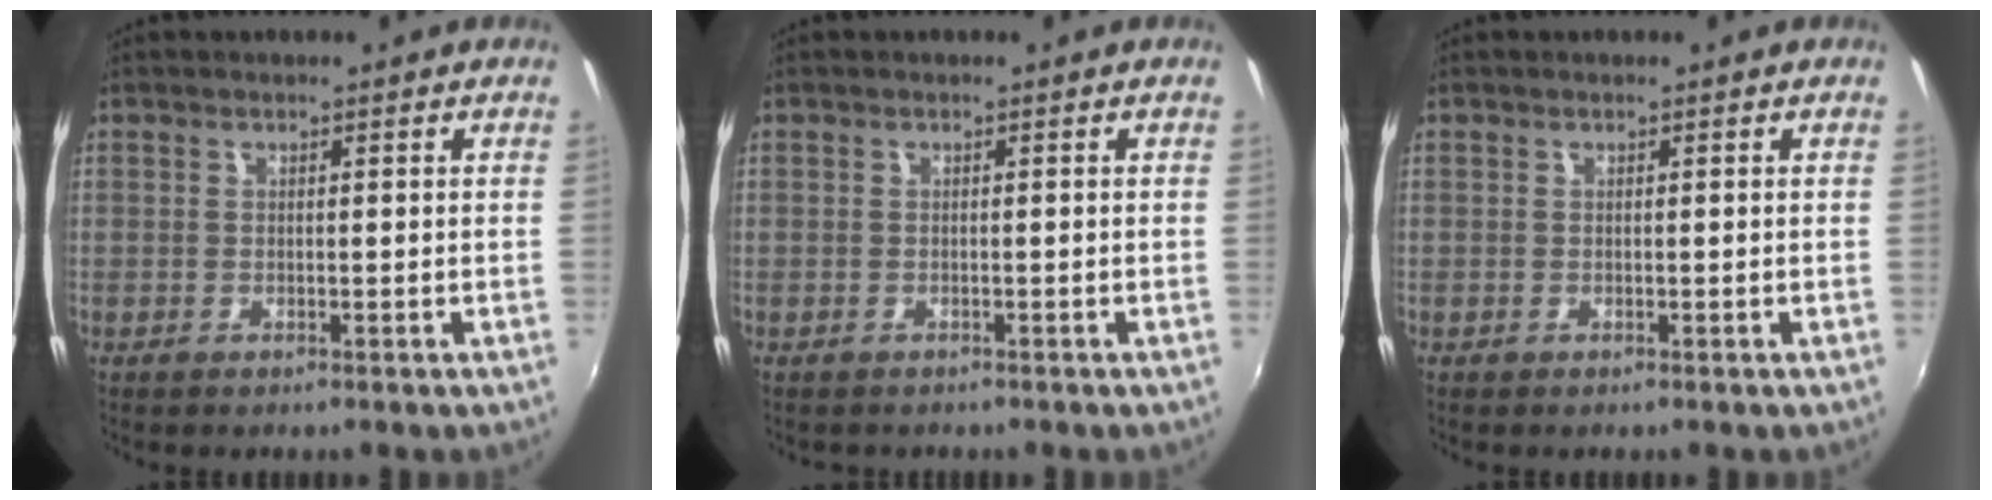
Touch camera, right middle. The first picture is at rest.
{"total": 0.7, "force": [-0.6, 0.4, 0.0], "torque": [-0.003, -0.002, -0.008]}
{"total": 0.0}